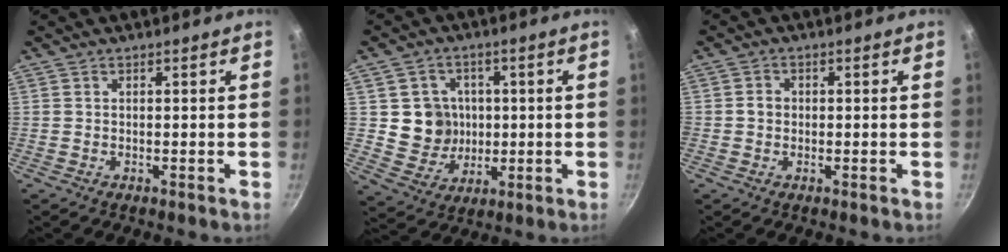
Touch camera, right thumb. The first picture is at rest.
{"total": 9.1, "force": [0.5, 8.6, 3.1], "torque": [-0.019, -0.003, 0.017]}
{"total": 2.0, "force": [-0.2, 1.7, 1.0], "torque": [-0.011, 0.009, -0.006]}